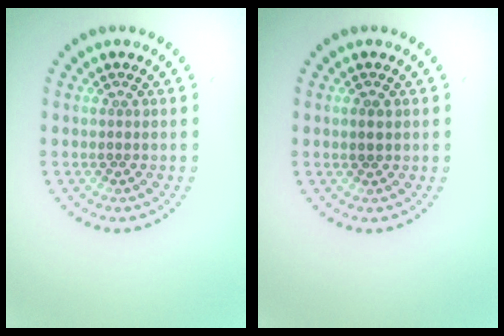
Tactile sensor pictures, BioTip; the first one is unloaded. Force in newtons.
{"total": 1.1, "press": 1.1, "slide": 0.1}